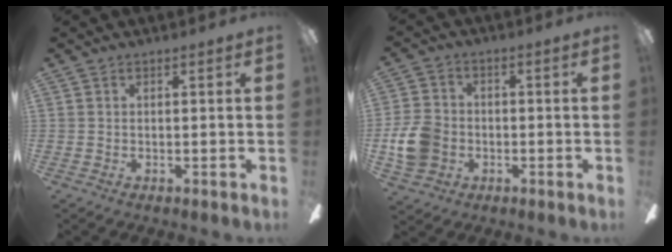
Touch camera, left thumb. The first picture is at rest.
{"total": 9.3, "force": [-1.8, 7.7, 4.8], "torque": [-0.108, 0.022, -0.032]}